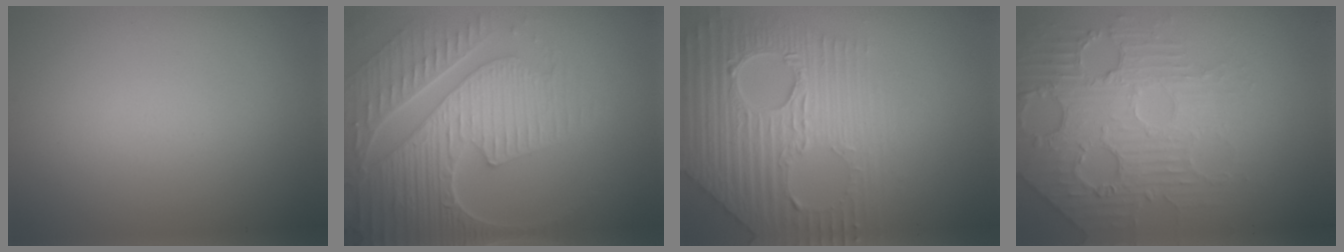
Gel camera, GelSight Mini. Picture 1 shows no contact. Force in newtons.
{"total": 7.8, "press": 6.0, "slide": 5.0}
{"total": 8.4, "press": 5.9, "slide": 6.0}
{"total": 6.1, "press": 4.9, "slide": 3.7}